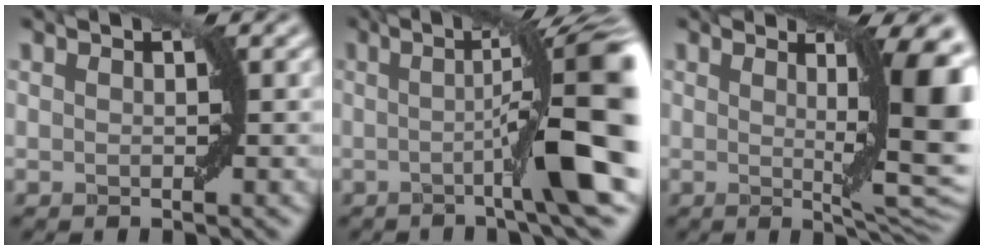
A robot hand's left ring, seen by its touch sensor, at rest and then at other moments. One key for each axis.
{"total": 8.7, "fx": -1.9, "fy": 1.6, "fz": 8.4, "tx": -0.109, "ty": 0.005, "tz": -0.027}
{"total": 10.9, "fx": 1.3, "fy": 4.6, "fz": 9.8, "tx": -0.137, "ty": -0.003, "tz": 0.030}